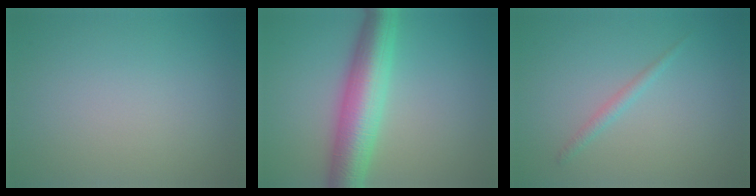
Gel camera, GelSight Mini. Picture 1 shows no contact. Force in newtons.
{"total": 7.4, "press": 7.4, "slide": 0.1}
{"total": 1.1, "press": 1.1, "slide": 0.1}